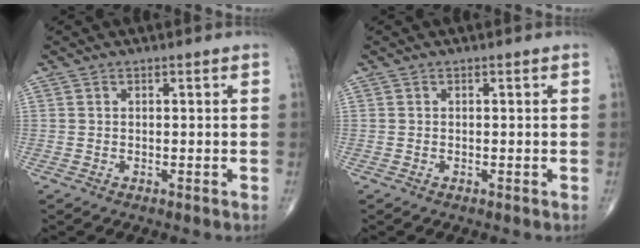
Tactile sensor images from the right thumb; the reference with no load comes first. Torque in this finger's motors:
{"motor_torque": [-0.17, -0.07, 0.27, 0.01, -0.01]}